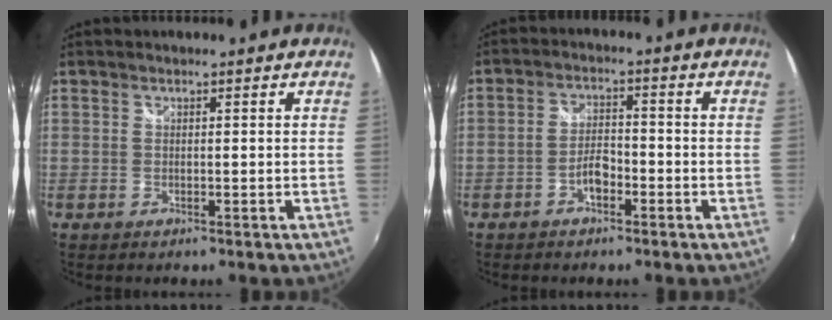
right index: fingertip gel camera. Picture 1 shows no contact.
{"total": 3.9, "force": [-2.3, 1.7, 2.7], "torque": [-0.058, 0.009, -0.040]}